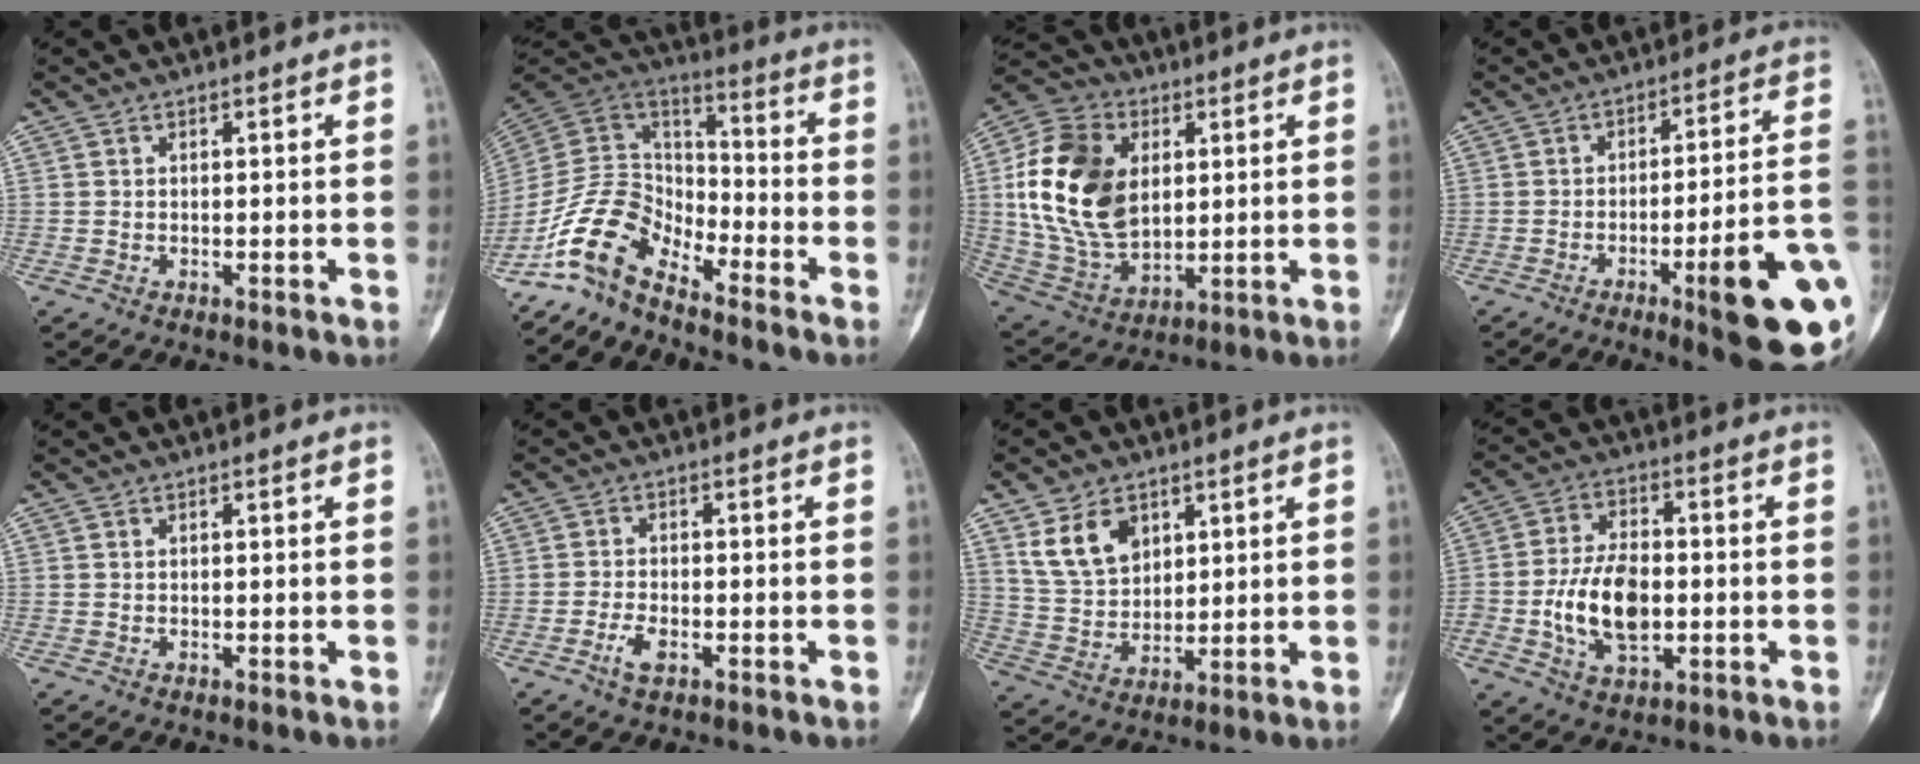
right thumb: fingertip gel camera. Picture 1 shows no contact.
{"total": 11.9, "force": [-9.2, 5.5, 5.2], "torque": [-0.093, 0.094, -0.191]}
{"total": 20.4, "force": [3.5, 13.9, 14.6], "torque": [-0.268, -0.007, 0.071]}
{"total": 18.6, "force": [-6.1, 3.0, 17.3], "torque": [-0.189, 0.021, -0.077]}
{"total": 0.0}
{"total": 3.2, "force": [-1.6, 1.4, 2.4], "torque": [-0.052, 0.009, -0.030]}
{"total": 9.9, "force": [5.1, 6.6, 5.3], "torque": [-0.082, -0.025, 0.110]}
{"total": 12.1, "force": [-1.9, 7.2, 9.6], "torque": [-0.163, 0.012, -0.031]}